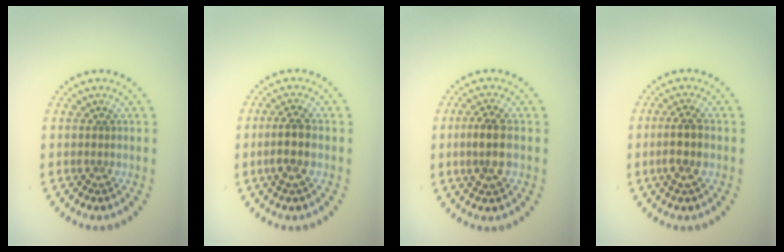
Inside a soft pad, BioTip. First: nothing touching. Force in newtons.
{"total": 2.6, "press": 2.3, "slide": 1.1}
{"total": 3.0, "press": 2.9, "slide": 0.8}
{"total": 2.6, "press": 2.4, "slide": 1.0}